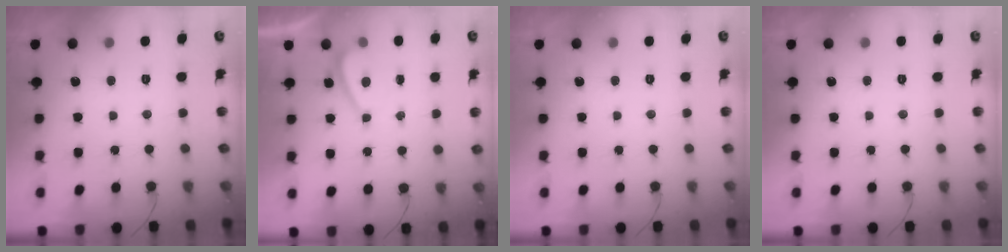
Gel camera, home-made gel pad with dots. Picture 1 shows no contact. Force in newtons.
{"total": 1.0, "press": 0.9, "slide": 0.5}
{"total": 0.0}
{"total": 0.0}